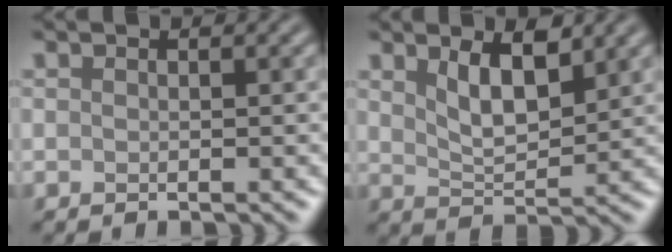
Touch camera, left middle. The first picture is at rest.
{"total": 4.1, "force": [2.2, 1.7, 3.0], "torque": [-0.061, -0.003, 0.039]}